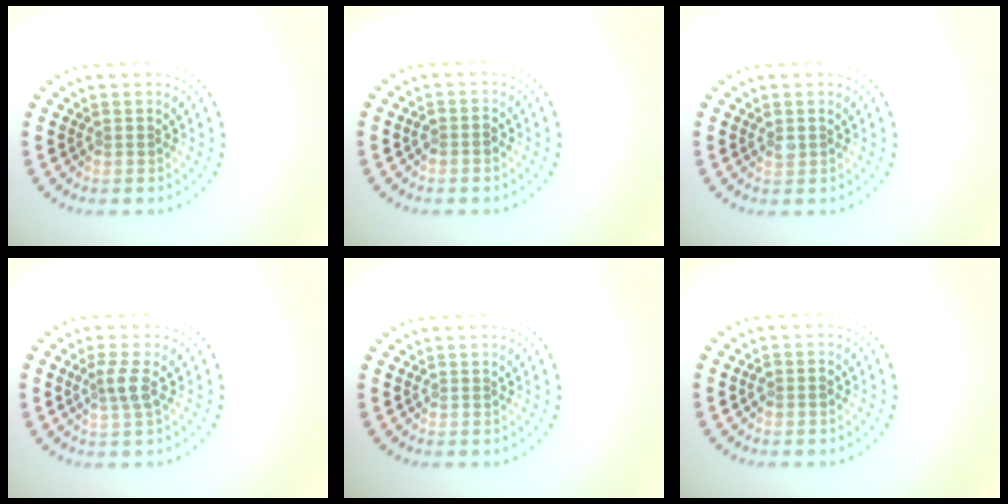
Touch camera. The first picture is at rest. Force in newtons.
{"total": 1.1, "press": 1.0, "slide": 0.5}
{"total": 0.5, "press": 0.4, "slide": 0.3}
{"total": 2.0, "press": 1.6, "slide": 1.2}
{"total": 0.0}
{"total": 1.0, "press": 0.9, "slide": 0.3}